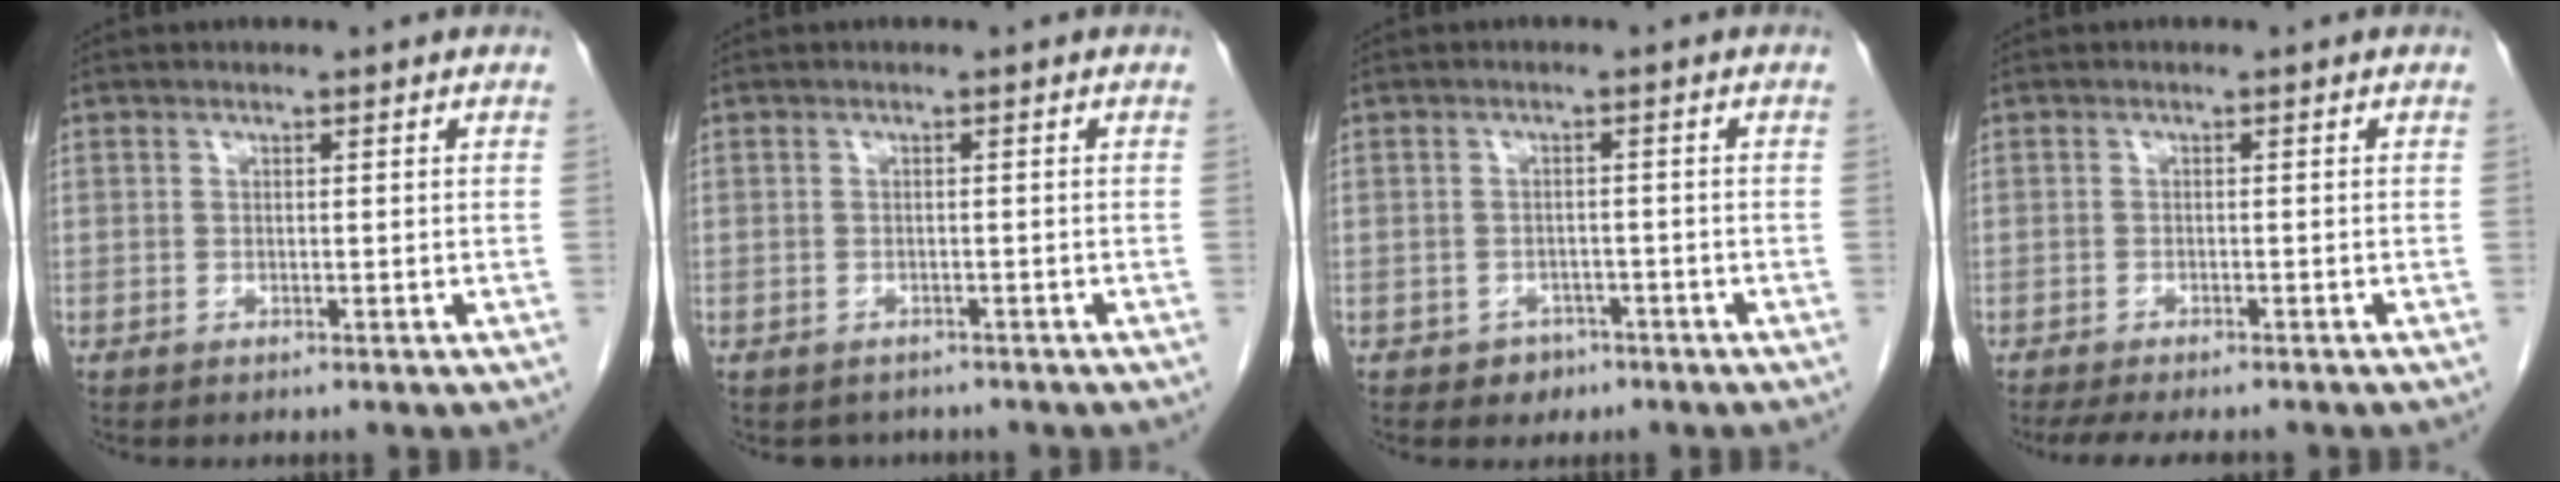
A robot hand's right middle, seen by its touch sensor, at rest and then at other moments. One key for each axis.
{"total": 2.3, "fx": -1.9, "fy": 1.3, "fz": 0.0, "tx": -0.004, "ty": 0.002, "tz": -0.028}
{"total": 2.4, "fx": -1.5, "fy": 1.9, "fz": 0.3, "tx": -0.005, "ty": 0.009, "tz": -0.016}
{"total": 7.9, "fx": -6.7, "fy": 1.9, "fz": 3.7, "tx": -0.049, "ty": -0.010, "tz": -0.095}